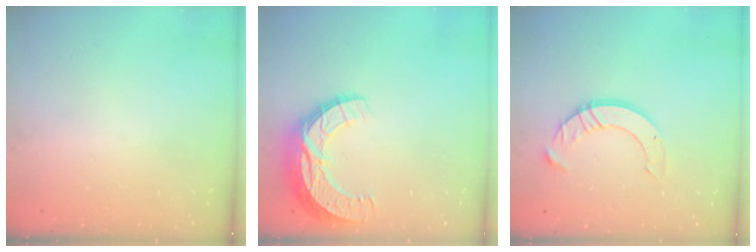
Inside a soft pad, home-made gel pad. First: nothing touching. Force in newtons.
{"total": 12.5, "press": 12.5, "slide": 0.7}
{"total": 10.5, "press": 10.5, "slide": 0.9}